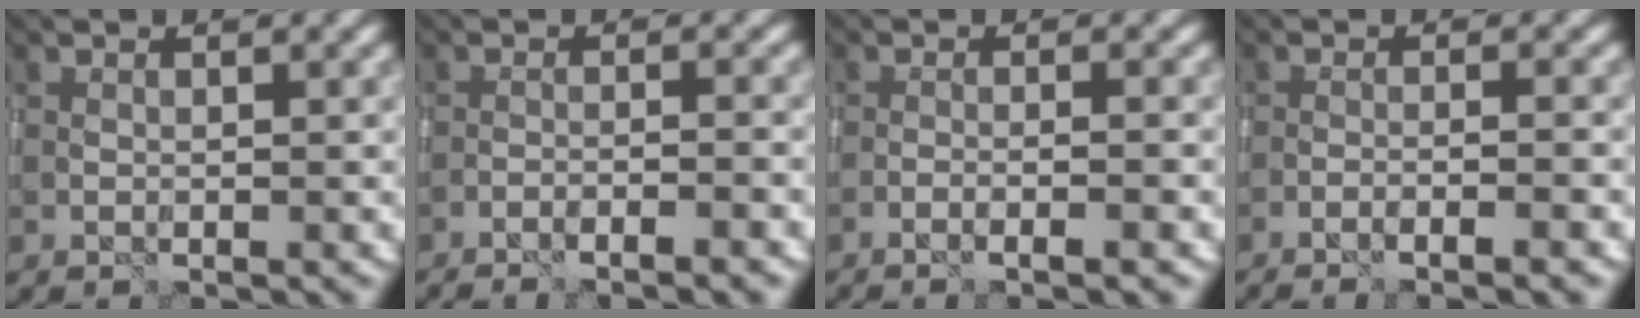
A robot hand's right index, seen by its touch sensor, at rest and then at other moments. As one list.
[{"total": 3.8, "force": [-3.1, 0.6, 2.1], "torque": [-0.030, 0.009, -0.054]}, {"total": 2.7, "force": [-1.6, 0.5, 2.1], "torque": [-0.030, 0.015, -0.036]}, {"total": 3.5, "force": [-2.5, 0.5, 2.3], "torque": [-0.033, 0.009, -0.050]}]